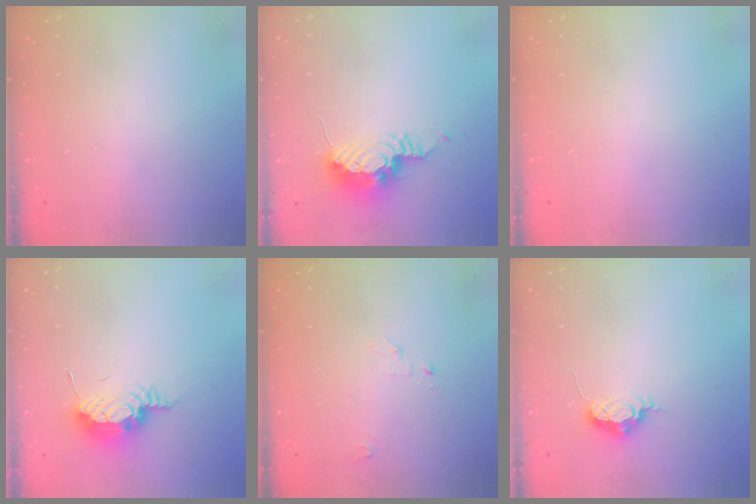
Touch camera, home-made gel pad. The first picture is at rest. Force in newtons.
{"total": 10.9, "press": 10.7, "slide": 2.3}
{"total": 0.0}
{"total": 14.0, "press": 10.7, "slide": 9.0}
{"total": 2.1, "press": 2.1, "slide": 0.2}
{"total": 5.8, "press": 5.7, "slide": 0.5}